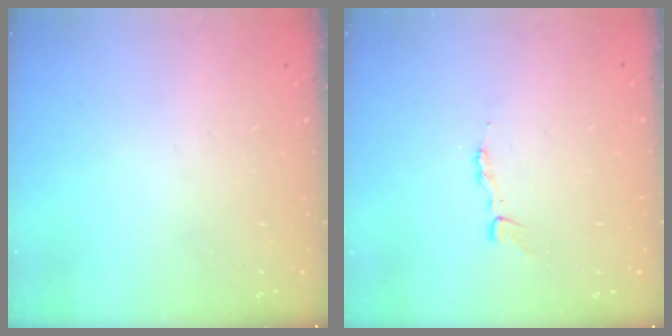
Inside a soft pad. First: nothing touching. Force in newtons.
{"total": 3.5, "press": 3.5, "slide": 0.3}